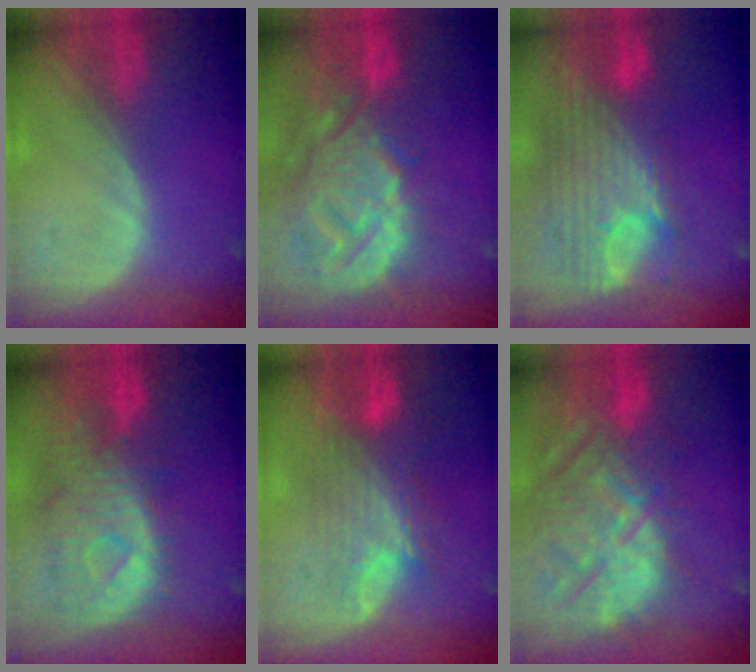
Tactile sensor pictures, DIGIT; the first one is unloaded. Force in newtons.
{"total": 14.3, "press": 12.3, "slide": 7.4}
{"total": 12.1, "press": 10.3, "slide": 6.5}
{"total": 11.4, "press": 9.9, "slide": 5.7}
{"total": 8.7, "press": 7.8, "slide": 3.8}
{"total": 14.9, "press": 12.9, "slide": 7.4}